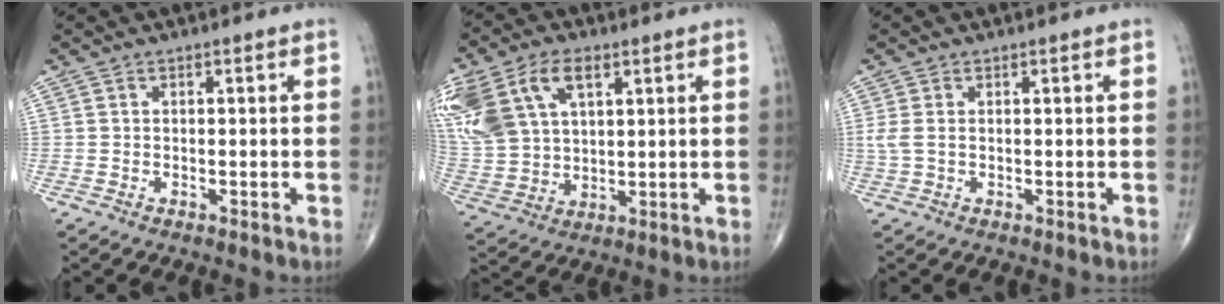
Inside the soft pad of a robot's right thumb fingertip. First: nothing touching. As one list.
[{"total": 20.1, "force": [8.5, 12.4, 13.3], "torque": [-0.309, 0.014, 0.170]}, {"total": 2.2, "force": [0.2, 1.3, 1.8], "torque": [-0.057, 0.005, 0.010]}]